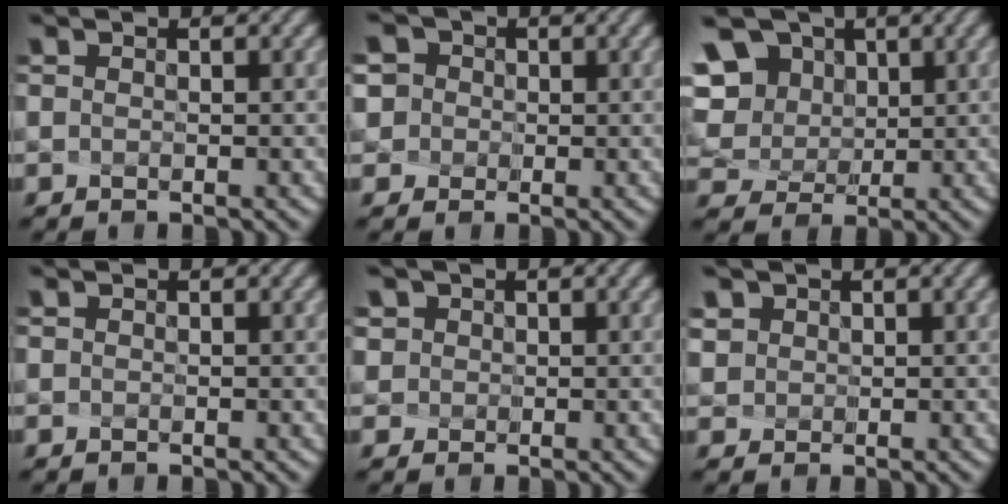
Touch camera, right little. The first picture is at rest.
{"total": 4.9, "force": [1.2, 4.6, 1.4], "torque": [-0.030, 0.033, 0.003]}
{"total": 9.6, "force": [4.5, 7.2, 4.5], "torque": [-0.116, 0.018, 0.086]}
{"total": 0.0}
{"total": 4.3, "force": [2.2, 3.5, 1.4], "torque": [-0.036, 0.013, 0.028]}
{"total": 2.1, "force": [1.2, 1.7, 0.3], "torque": [-0.021, -0.002, 0.037]}